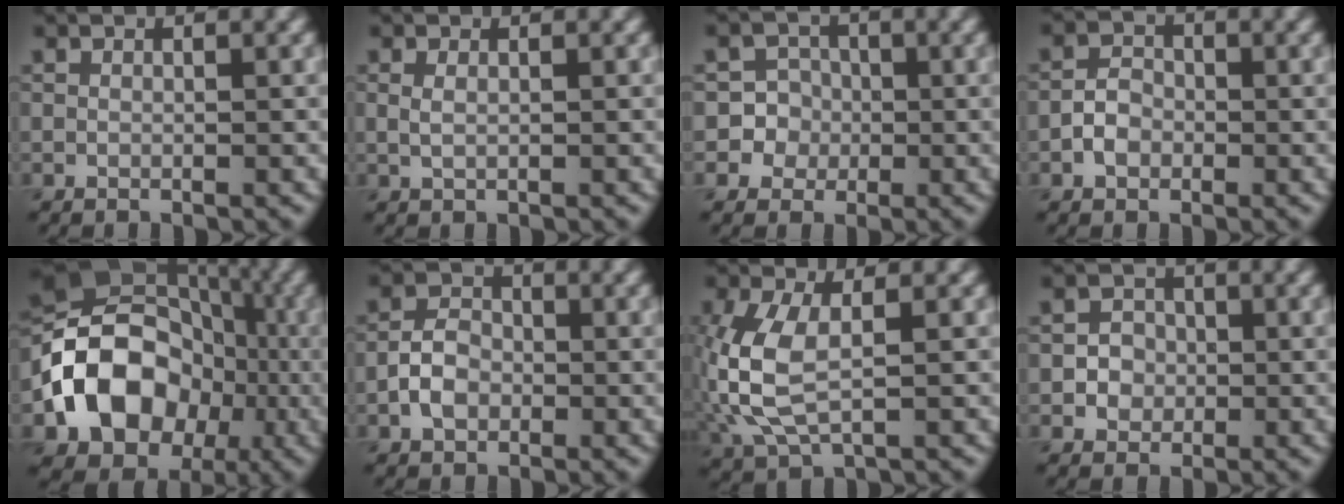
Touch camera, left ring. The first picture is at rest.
{"total": 0.7, "force": [0.3, 0.3, 0.6], "torque": [-0.016, 0.000, 0.006]}
{"total": 4.8, "force": [-0.7, 4.7, 0.4], "torque": [0.014, 0.015, -0.020]}
{"total": 2.2, "force": [-0.8, 1.6, 1.2], "torque": [-0.021, 0.005, -0.020]}
{"total": 12.4, "force": [-3.3, 9.5, 7.2], "torque": [-0.122, 0.009, -0.071]}
{"total": 3.0, "force": [-1.0, 2.2, 1.9], "torque": [-0.032, 0.006, -0.024]}
{"total": 6.2, "force": [-0.3, 3.1, 5.3], "torque": [-0.147, 0.001, -0.003]}
{"total": 2.1, "force": [-0.4, 2.0, 0.7], "torque": [0.008, -0.001, -0.016]}